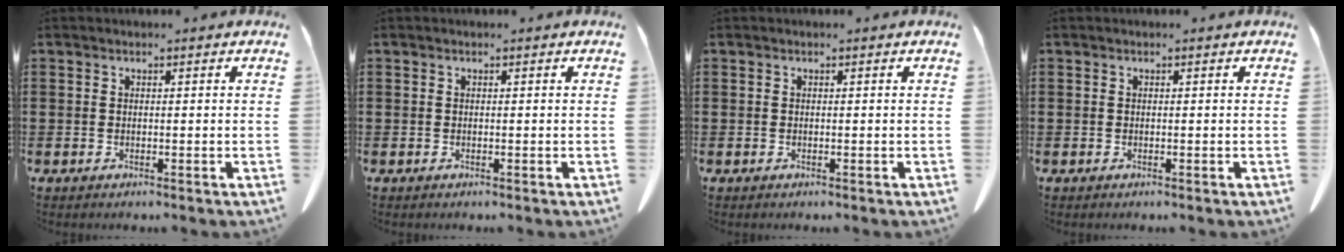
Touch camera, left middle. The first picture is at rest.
{"total": 0.0}
{"total": 0.0}
{"total": 0.0}